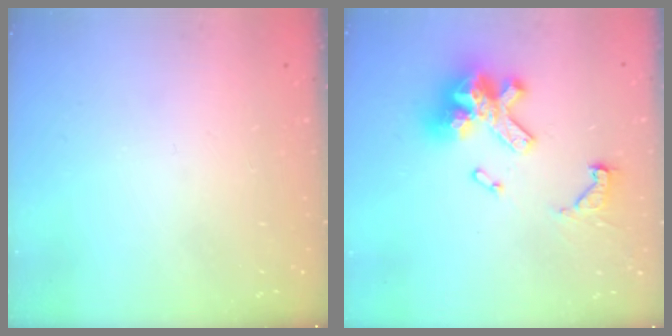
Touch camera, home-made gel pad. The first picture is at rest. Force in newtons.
{"total": 15.0, "press": 15.0, "slide": 0.8}